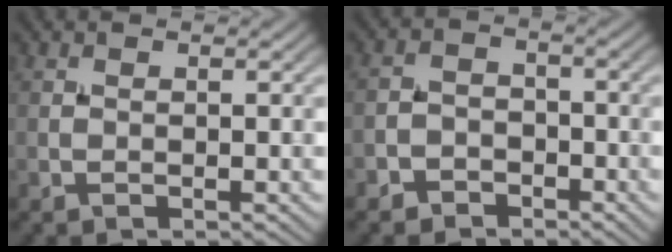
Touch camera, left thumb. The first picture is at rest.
{"total": 3.2, "force": [-2.2, 2.2, 0.7], "torque": [0.003, 0.006, -0.053]}